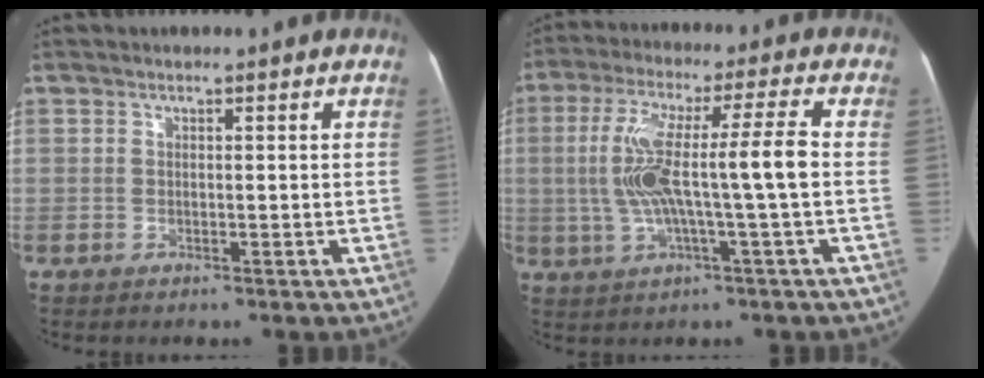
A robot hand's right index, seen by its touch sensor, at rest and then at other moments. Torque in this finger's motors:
{"motor_torque": [0.92, 0.03, 0.40, 0.19]}